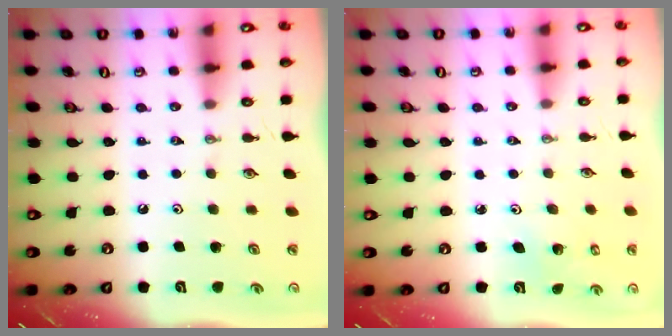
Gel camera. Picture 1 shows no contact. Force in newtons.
{"total": 2.0, "press": 2.0, "slide": 0.2}